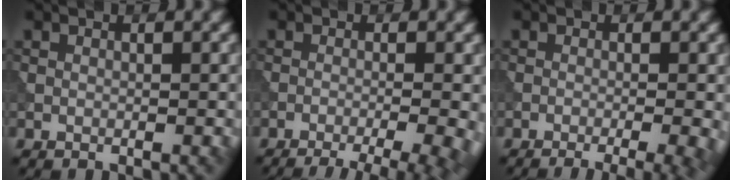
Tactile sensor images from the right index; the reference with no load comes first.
{"total": 10.1, "force": [-6.5, 3.8, 6.8], "torque": [-0.050, -0.006, -0.063]}
{"total": 8.1, "force": [-4.3, 3.3, 6.1], "torque": [-0.037, -0.003, -0.041]}